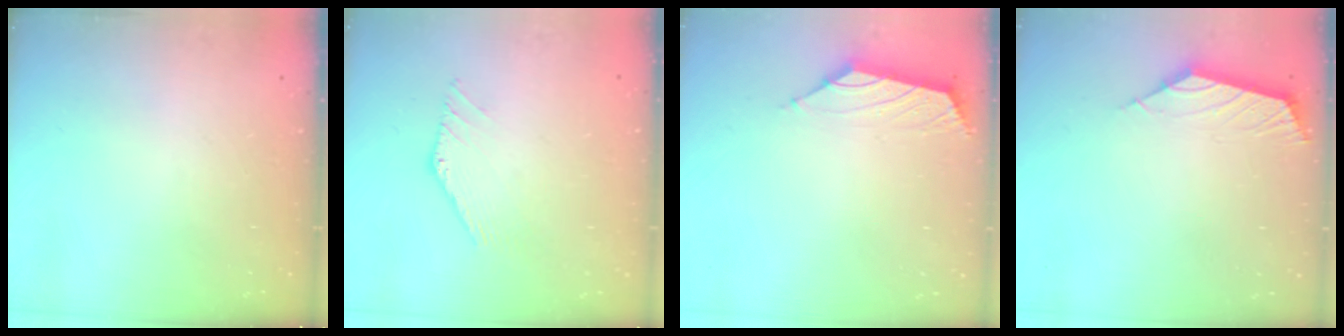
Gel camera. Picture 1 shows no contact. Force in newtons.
{"total": 0.7, "press": 0.6, "slide": 0.4}
{"total": 1.6, "press": 1.4, "slide": 0.7}
{"total": 3.0, "press": 2.9, "slide": 0.8}